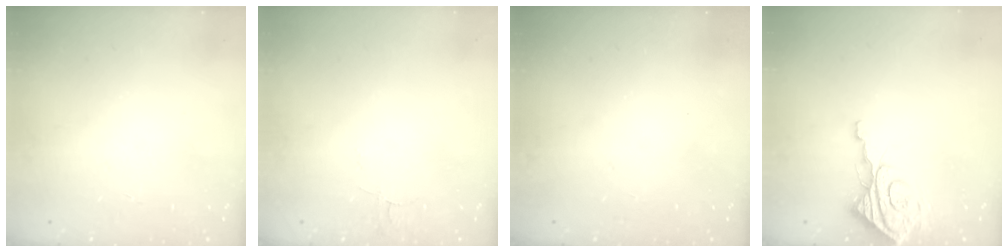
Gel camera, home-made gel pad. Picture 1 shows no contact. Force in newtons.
{"total": 3.7, "press": 3.7, "slide": 0.2}
{"total": 0.0}
{"total": 9.8, "press": 9.7, "slide": 1.1}